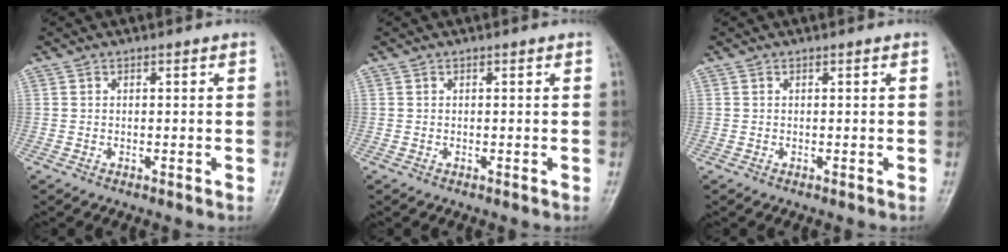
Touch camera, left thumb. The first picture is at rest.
{"total": 0.0}
{"total": 0.0}